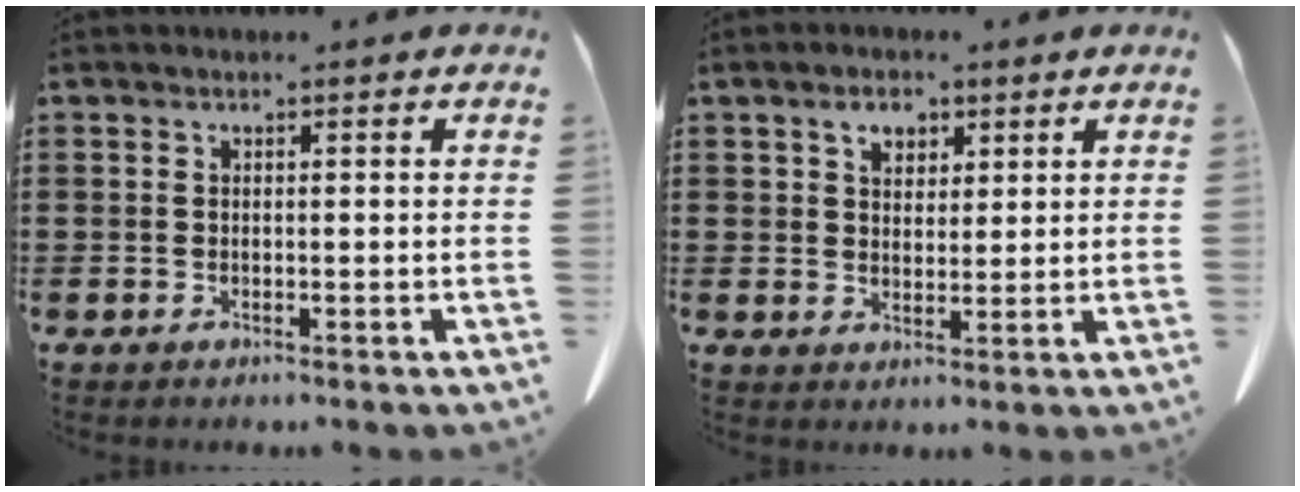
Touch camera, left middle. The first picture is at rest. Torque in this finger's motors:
{"motor_torque": [-0.08, 0.27, 0.01, 0.00]}